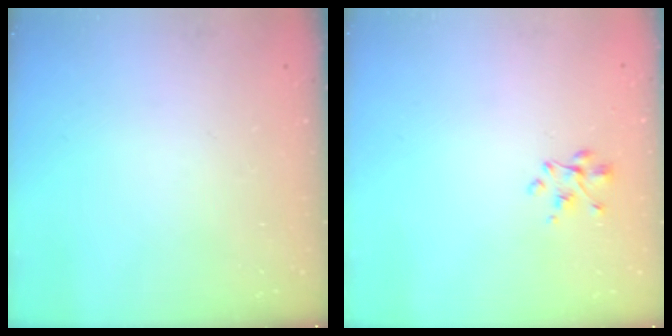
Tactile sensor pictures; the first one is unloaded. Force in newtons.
{"total": 2.4, "press": 2.3, "slide": 0.8}